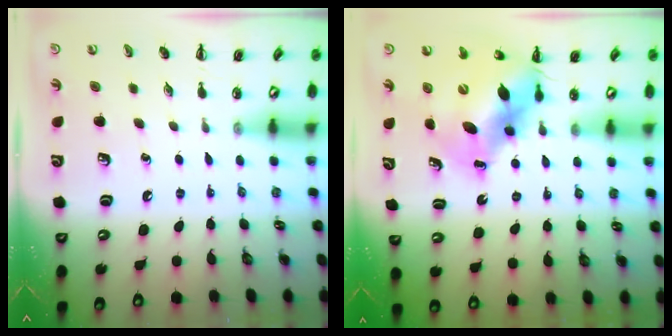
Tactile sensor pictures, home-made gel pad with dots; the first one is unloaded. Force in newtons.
{"total": 11.1, "press": 10.7, "slide": 3.0}